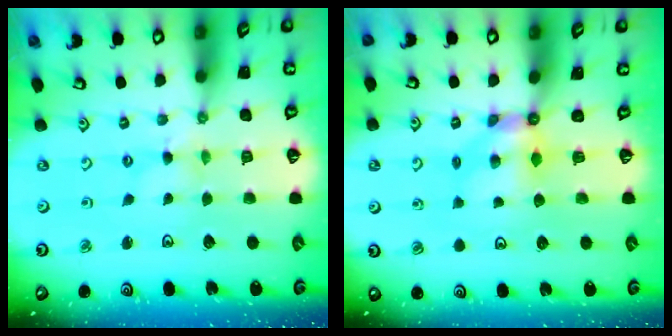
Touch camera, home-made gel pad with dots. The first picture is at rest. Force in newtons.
{"total": 5.3, "press": 5.2, "slide": 0.4}